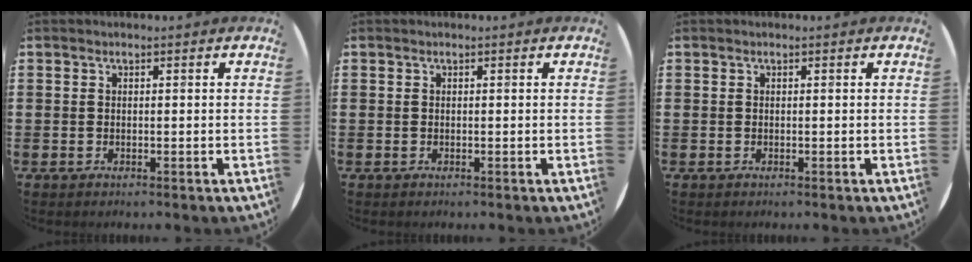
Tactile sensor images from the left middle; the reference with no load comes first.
{"total": 0.0}
{"total": 0.0}